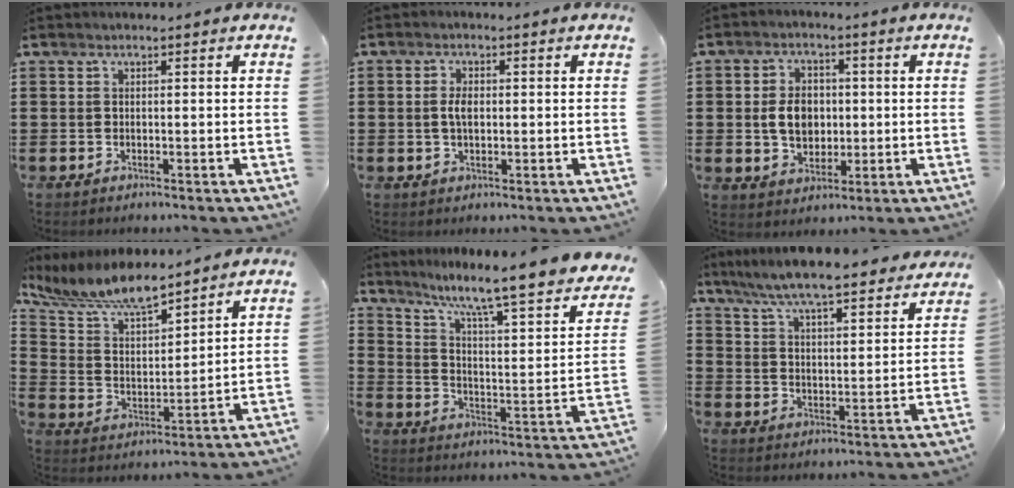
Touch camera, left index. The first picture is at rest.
{"total": 2.7, "force": [0.1, 1.4, 2.4], "torque": [-0.056, 0.003, -0.002]}
{"total": 6.1, "force": [0.1, 4.5, 4.2], "torque": [-0.089, 0.008, -0.005]}
{"total": 8.7, "force": [7.7, 1.7, 3.7], "torque": [-0.102, -0.032, 0.139]}
{"total": 7.7, "force": [5.9, 0.0, 5.0], "torque": [-0.114, -0.053, 0.085]}
{"total": 7.2, "force": [6.8, -0.2, 2.3], "torque": [-0.075, -0.047, 0.117]}